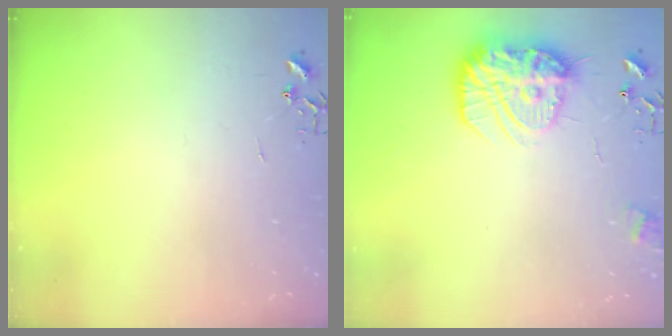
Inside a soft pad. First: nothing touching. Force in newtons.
{"total": 16.5, "press": 16.5, "slide": 1.4}